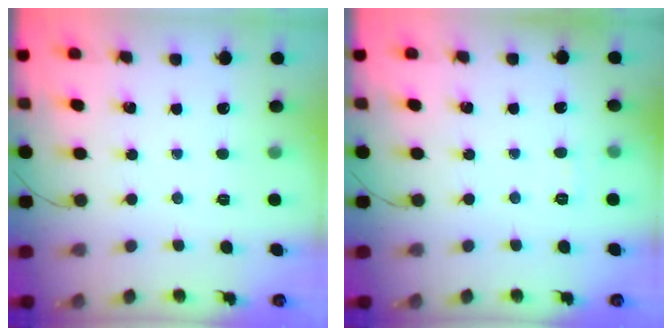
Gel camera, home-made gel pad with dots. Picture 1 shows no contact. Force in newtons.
{"total": 4.5, "press": 4.4, "slide": 1.2}